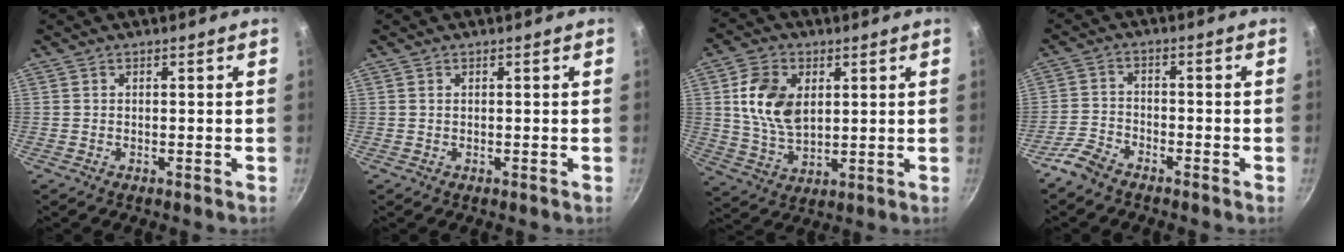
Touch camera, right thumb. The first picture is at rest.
{"total": 0.0}
{"total": 11.6, "force": [2.7, 7.7, 8.3], "torque": [-0.140, -0.013, 0.056]}
{"total": 5.0, "force": [-3.9, 2.4, 2.0], "torque": [-0.043, 0.032, -0.083]}